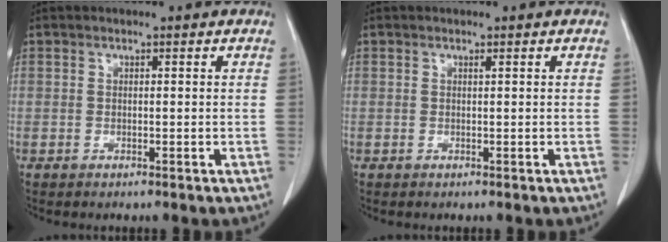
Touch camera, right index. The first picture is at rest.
{"total": 0.0}